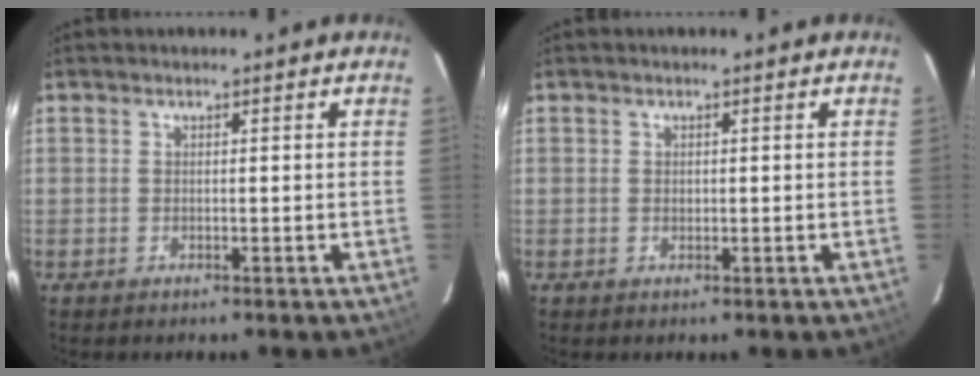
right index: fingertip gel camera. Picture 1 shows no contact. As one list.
[{"total": 0.7, "force": [0.0, 0.6, 0.2], "torque": [-0.002, 0.000, 0.002]}]